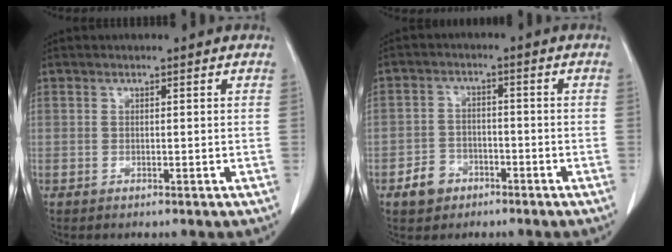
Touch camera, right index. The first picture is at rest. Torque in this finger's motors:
{"motor_torque": [-0.58, -0.33, -0.61, -0.21]}